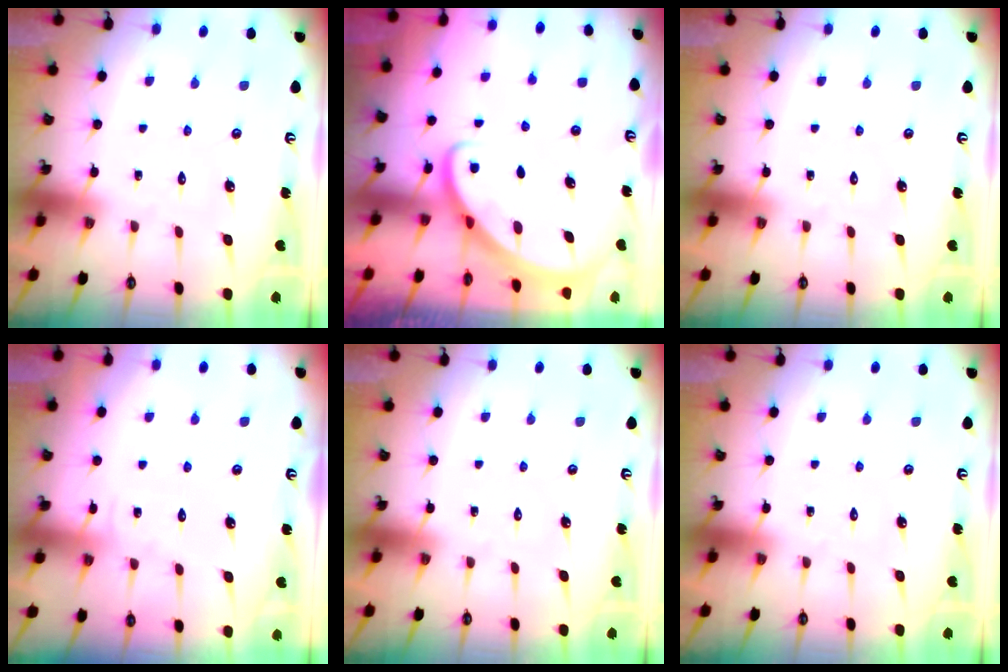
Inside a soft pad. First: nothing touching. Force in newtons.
{"total": 2.8, "press": 2.8, "slide": 0.2}
{"total": 0.0}
{"total": 4.0, "press": 3.9, "slide": 0.5}
{"total": 0.0}
{"total": 0.0}